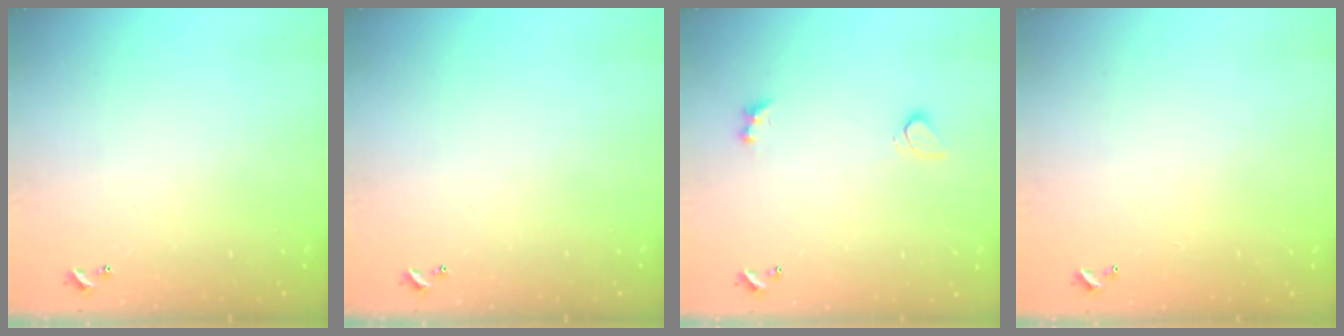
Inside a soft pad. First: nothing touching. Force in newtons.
{"total": 0.0}
{"total": 3.0, "press": 2.7, "slide": 1.1}
{"total": 2.9, "press": 2.9, "slide": 0.1}